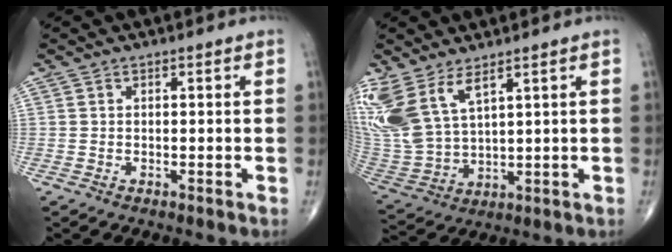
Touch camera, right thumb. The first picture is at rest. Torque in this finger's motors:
{"motor_torque": [0.19, 0.33, 1.28, 1.18, 0.16]}